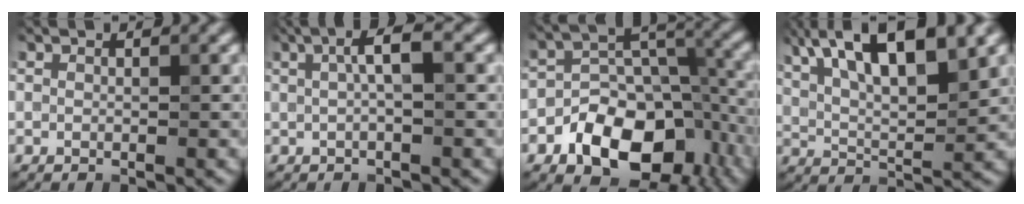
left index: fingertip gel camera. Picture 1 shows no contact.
{"total": 2.9, "force": [0.6, 0.4, 2.8], "torque": [-0.047, 0.012, 0.006]}
{"total": 10.5, "force": [-4.9, 6.5, 6.6], "torque": [-0.094, 0.002, -0.087]}
{"total": 12.0, "force": [6.7, 4.1, 9.1], "torque": [-0.141, 0.032, 0.089]}